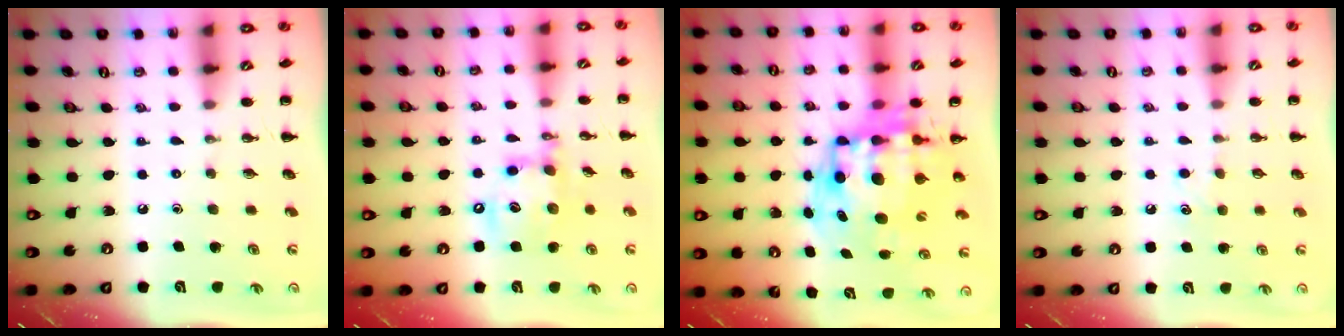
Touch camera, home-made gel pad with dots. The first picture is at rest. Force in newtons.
{"total": 14.6, "press": 14.4, "slide": 2.4}
{"total": 12.3, "press": 12.0, "slide": 2.9}
{"total": 4.9, "press": 4.7, "slide": 1.4}